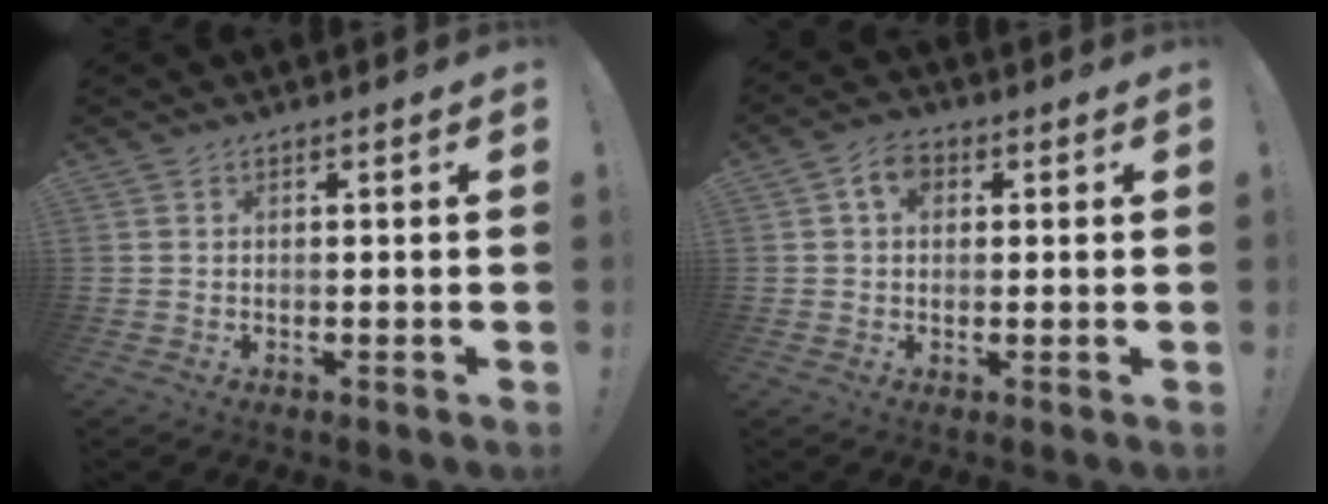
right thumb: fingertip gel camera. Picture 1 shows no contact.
{"total": 5.7, "force": [1.6, 4.0, 3.7], "torque": [-0.063, 0.008, 0.029]}